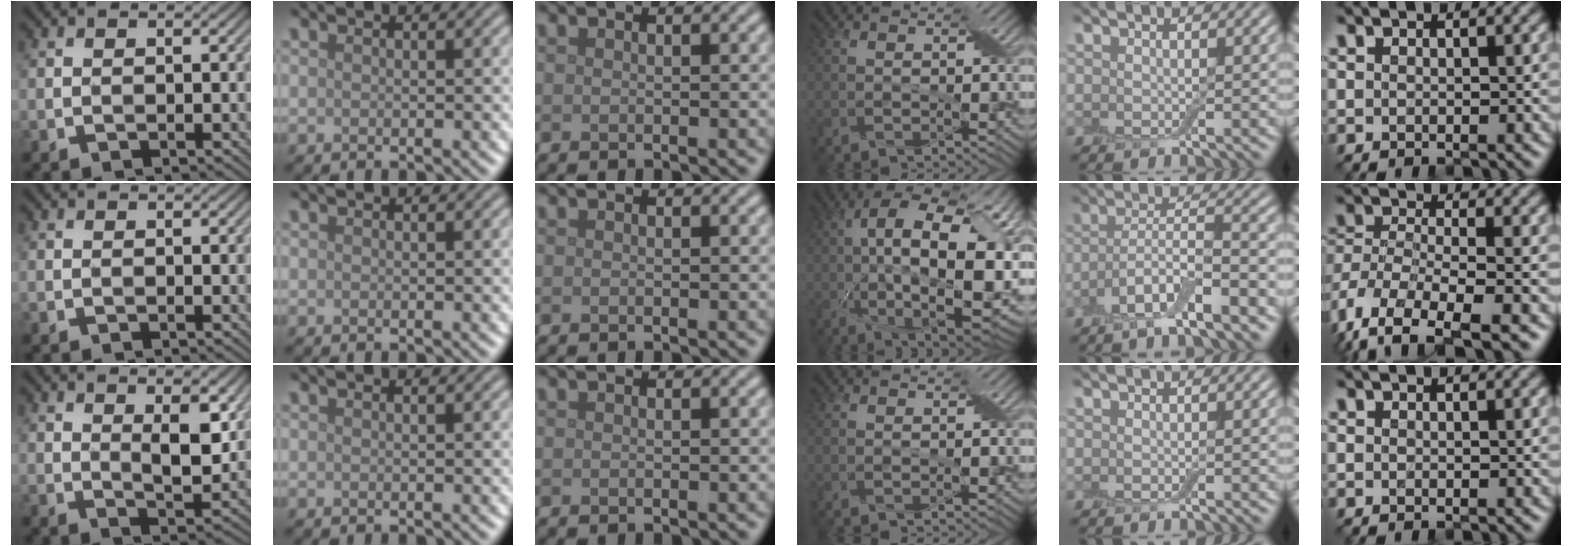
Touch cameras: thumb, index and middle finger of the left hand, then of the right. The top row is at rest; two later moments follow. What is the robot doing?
{"motion": "peel", "object": "adhesive wrap"}